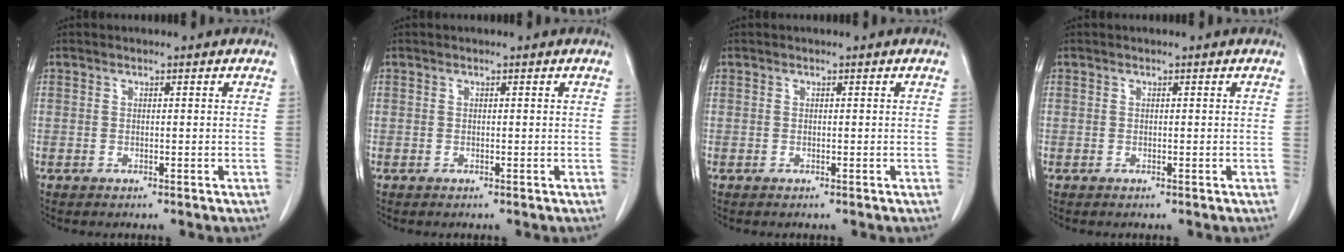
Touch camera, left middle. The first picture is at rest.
{"total": 0.0}
{"total": 0.0}
{"total": 0.0}